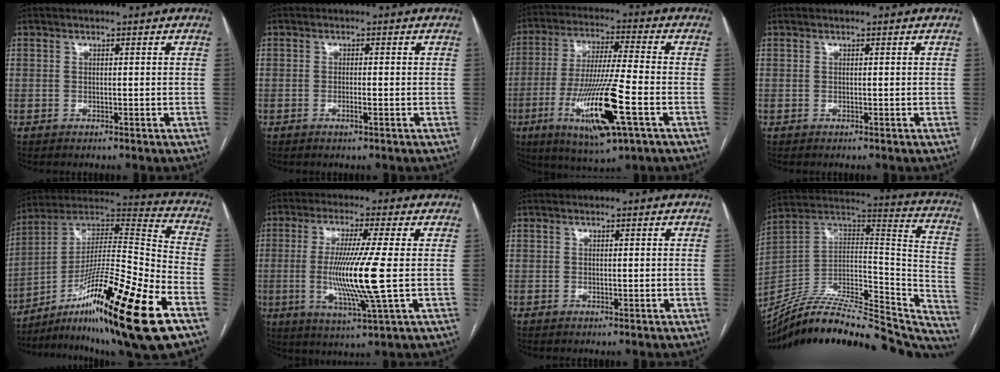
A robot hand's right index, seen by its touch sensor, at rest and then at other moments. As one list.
[{"total": 1.5, "force": [-0.6, 0.0, 1.3], "torque": [-0.026, -0.002, -0.012]}, {"total": 16.6, "force": [-5.8, 1.1, 15.5], "torque": [-0.304, -0.028, -0.101]}, {"total": 0.0}, {"total": 24.9, "force": [-13.3, 0.4, 21.0], "torque": [-0.330, -0.015, -0.225]}, {"total": 11.6, "force": [-0.9, -1.2, 11.5], "torque": [-0.233, -0.024, -0.019]}, {"total": 0.0}, {"total": 37.2, "force": [-32.4, 9.4, 15.8], "torque": [-0.201, -0.007, -0.469]}]